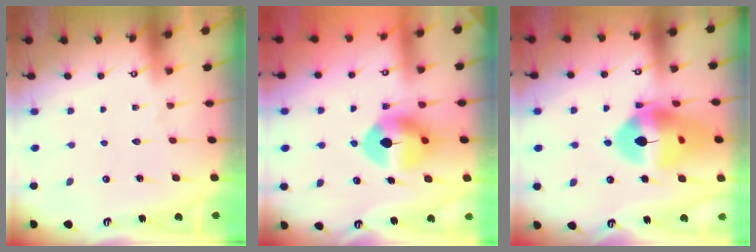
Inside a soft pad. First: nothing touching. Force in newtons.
{"total": 10.8, "press": 10.7, "slide": 1.1}
{"total": 18.7, "press": 18.6, "slide": 2.6}